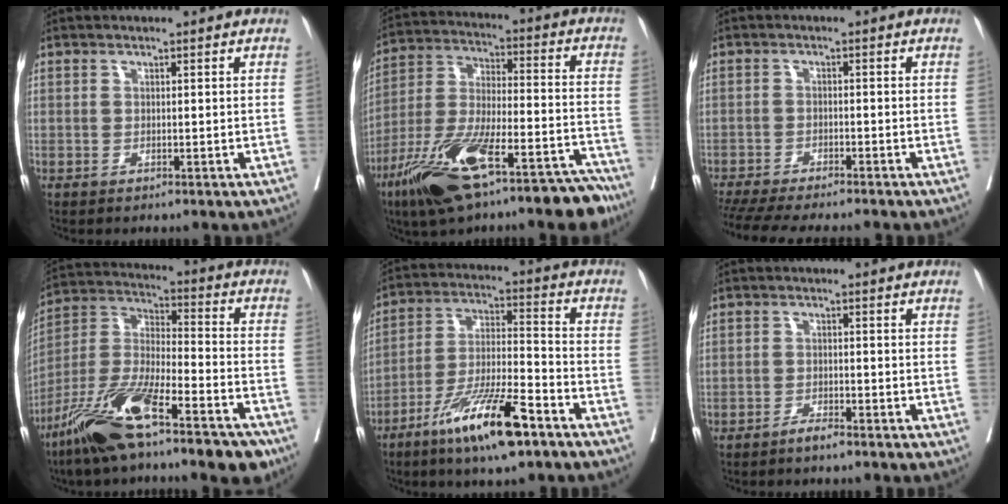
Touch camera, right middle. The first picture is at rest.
{"total": 21.0, "force": [-14.4, 5.0, 14.5], "torque": [-0.240, 0.003, -0.250]}
{"total": 14.1, "force": [-12.4, 1.9, 6.5], "torque": [-0.114, -0.023, -0.180]}
{"total": 19.7, "force": [-13.4, 4.1, 13.9], "torque": [-0.267, -0.013, -0.242]}
{"total": 14.4, "force": [-8.9, 2.0, 11.1], "torque": [-0.212, -0.025, -0.162]}
{"total": 1.8, "force": [-1.6, 0.2, 0.9], "torque": [-0.017, -0.002, -0.029]}